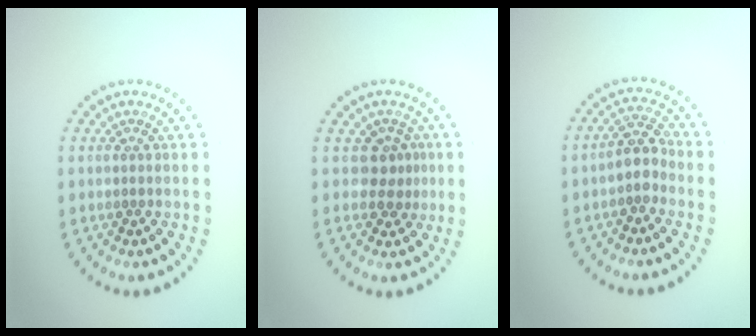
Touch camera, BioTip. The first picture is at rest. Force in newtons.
{"total": 2.3, "press": 1.5, "slide": 1.7}
{"total": 2.4, "press": 2.0, "slide": 1.4}